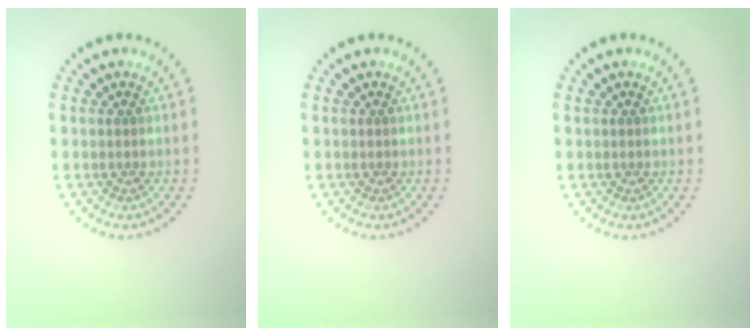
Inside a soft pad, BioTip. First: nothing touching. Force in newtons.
{"total": 0.0}
{"total": 0.0}